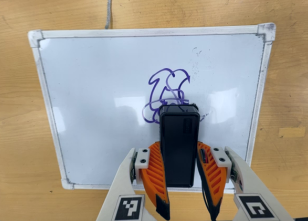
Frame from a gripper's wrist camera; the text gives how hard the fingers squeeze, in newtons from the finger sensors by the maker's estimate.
{"total": 7.2, "left": 5.5, "right": 8.8}